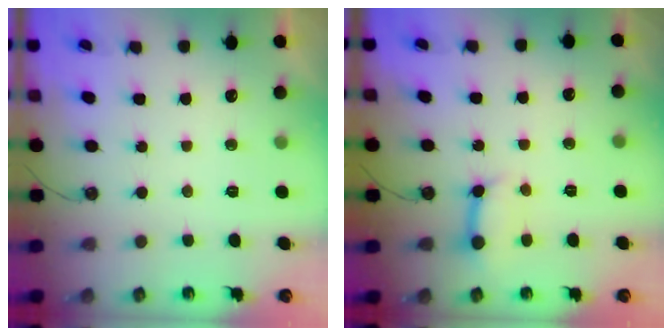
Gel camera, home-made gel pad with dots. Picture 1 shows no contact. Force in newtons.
{"total": 8.5, "press": 8.5, "slide": 0.9}